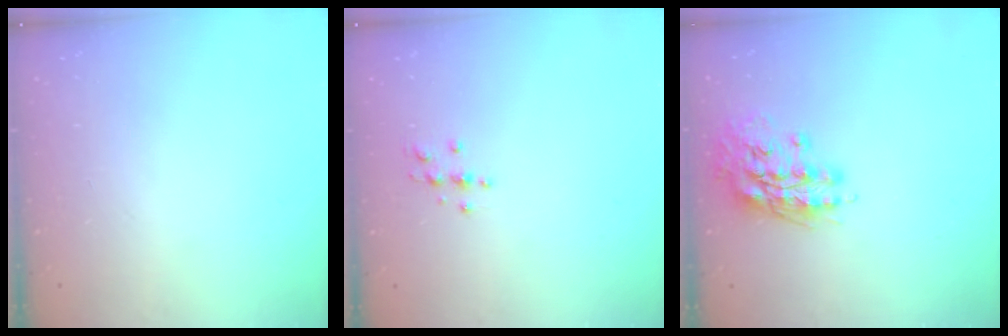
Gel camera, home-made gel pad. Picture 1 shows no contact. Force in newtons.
{"total": 3.3, "press": 3.3, "slide": 0.5}
{"total": 13.2, "press": 13.1, "slide": 1.9}